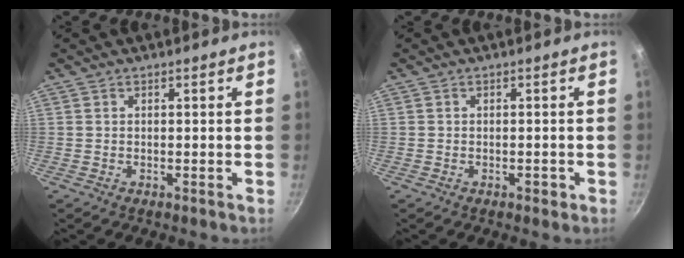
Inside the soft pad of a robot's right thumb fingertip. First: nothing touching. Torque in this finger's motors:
{"motor_torque": [-0.27, 0.02, -0.30, 0.07, -0.02]}